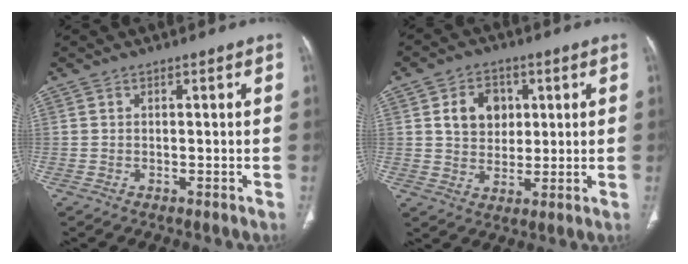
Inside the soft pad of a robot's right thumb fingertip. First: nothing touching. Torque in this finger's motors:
{"motor_torque": [-1.00, 0.95, 0.75, -0.01, 0.03]}